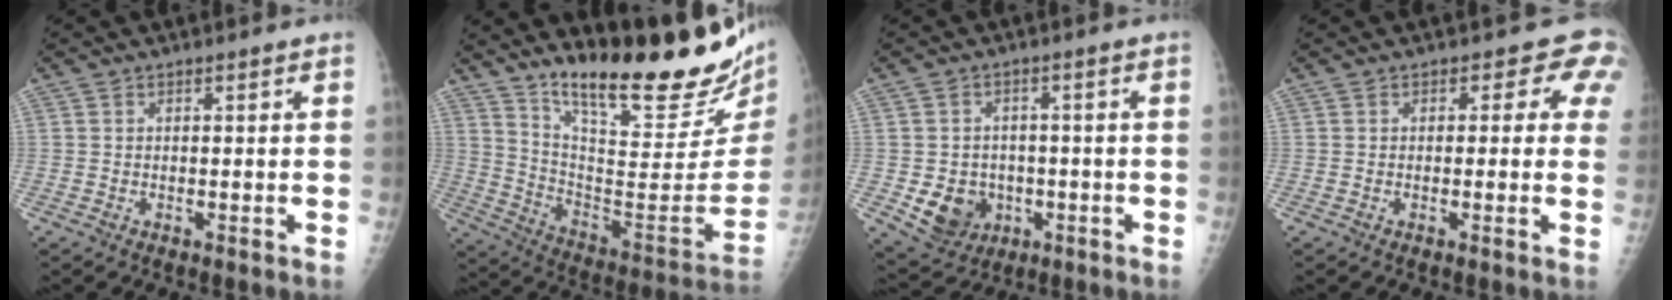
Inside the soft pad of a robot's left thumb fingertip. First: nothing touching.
{"total": 28.0, "force": [20.8, 5.6, 18.0], "torque": [-0.246, -0.142, 0.314]}
{"total": 8.3, "force": [-2.0, 7.3, 3.5], "torque": [-0.030, 0.011, -0.018]}
{"total": 4.5, "force": [1.9, 3.2, 2.6], "torque": [0.010, -0.002, -0.002]}